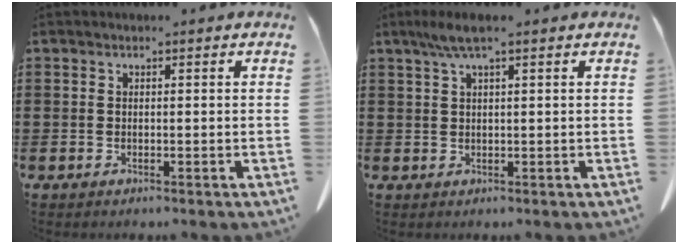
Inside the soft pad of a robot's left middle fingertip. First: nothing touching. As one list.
[{"total": 3.3, "force": [1.6, 0.3, 2.8], "torque": [-0.057, 0.002, 0.028]}]